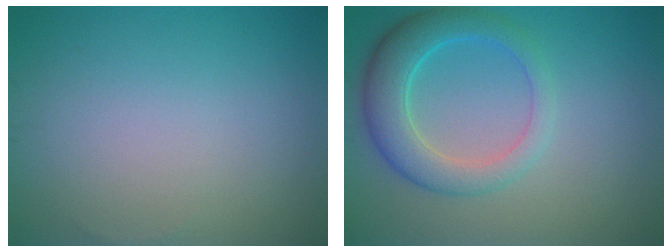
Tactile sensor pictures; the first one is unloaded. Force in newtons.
{"total": 5.1, "press": 5.0, "slide": 0.4}